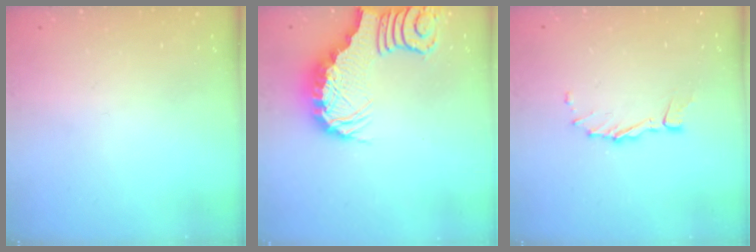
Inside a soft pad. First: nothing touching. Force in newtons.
{"total": 3.0, "press": 2.9, "slide": 0.7}
{"total": 5.4, "press": 5.4, "slide": 0.3}